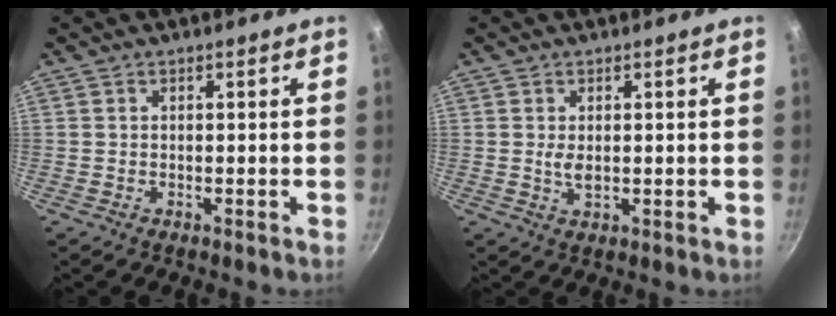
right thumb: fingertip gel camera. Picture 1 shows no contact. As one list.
[{"total": 1.0, "force": [0.1, 0.2, 1.0], "torque": [-0.020, -0.002, -0.001]}]